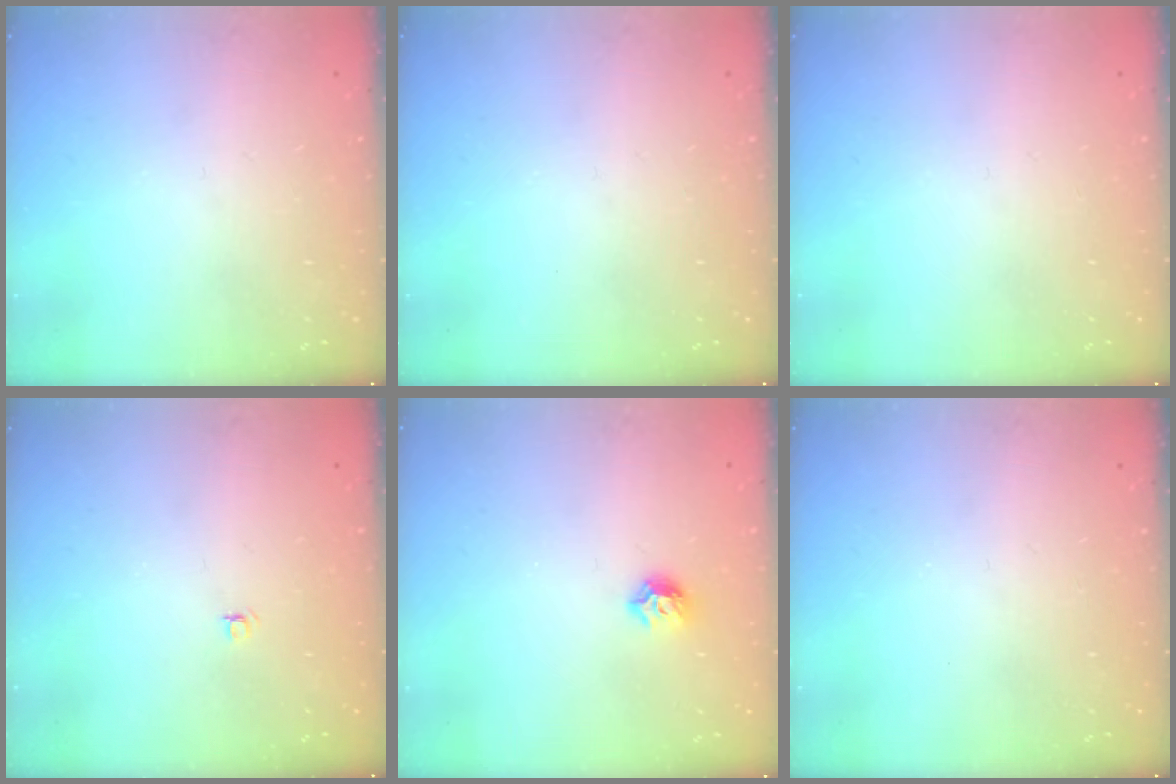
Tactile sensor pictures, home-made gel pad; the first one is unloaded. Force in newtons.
{"total": 0.0}
{"total": 0.0}
{"total": 3.4, "press": 3.4, "slide": 0.3}
{"total": 6.3, "press": 6.2, "slide": 0.9}
{"total": 0.0}